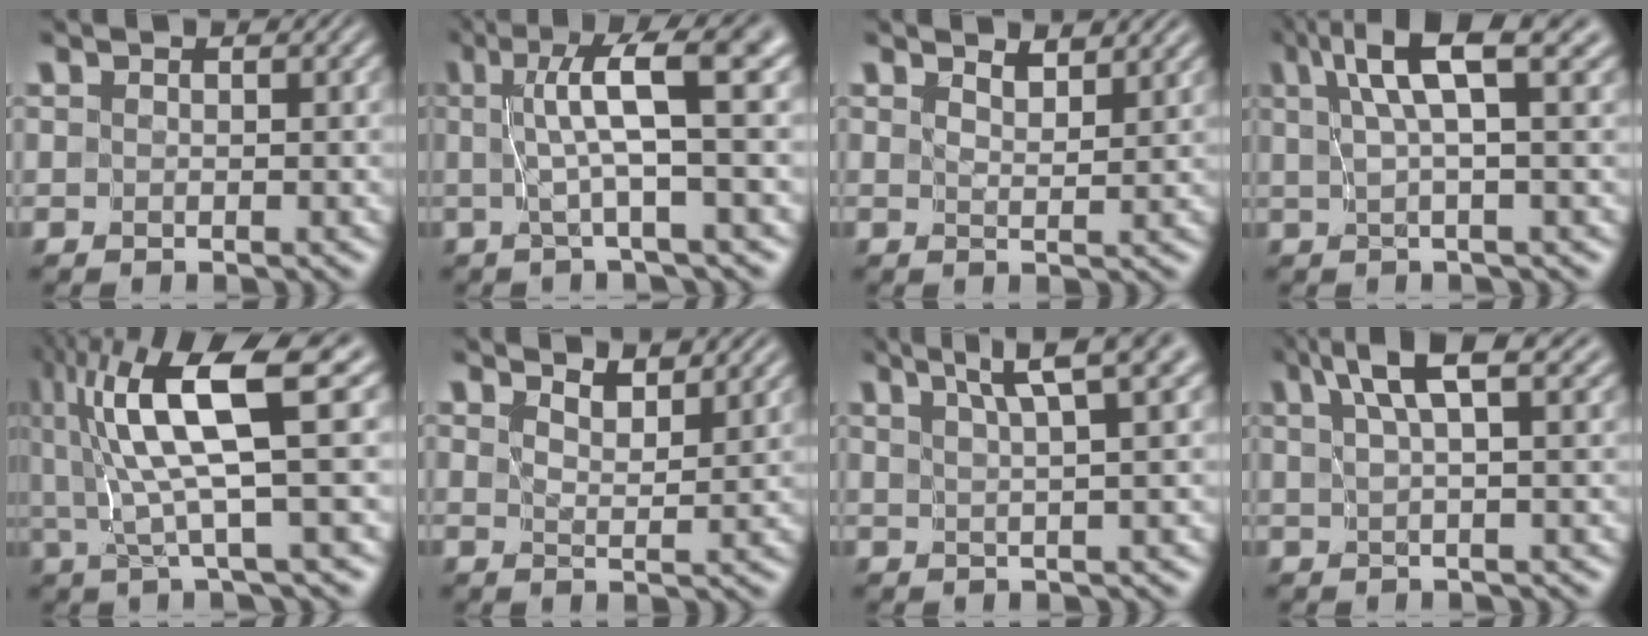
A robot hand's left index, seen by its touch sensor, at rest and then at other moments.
{"total": 6.0, "force": [1.0, 0.2, 5.9], "torque": [-0.094, 0.012, 0.016]}
{"total": 2.1, "force": [2.0, 0.0, 0.6], "torque": [-0.014, -0.005, 0.035]}
{"total": 6.1, "force": [2.8, 0.9, 5.3], "torque": [-0.085, 0.013, 0.050]}
{"total": 9.4, "force": [2.7, 1.4, 8.9], "torque": [-0.157, 0.003, 0.051]}
{"total": 2.7, "force": [2.5, 0.1, 0.8], "torque": [-0.023, -0.006, 0.042]}
{"total": 5.0, "force": [3.3, 0.3, 3.7], "torque": [-0.045, 0.015, 0.050]}
{"total": 4.6, "force": [2.8, 0.6, 3.5], "torque": [-0.060, 0.011, 0.050]}